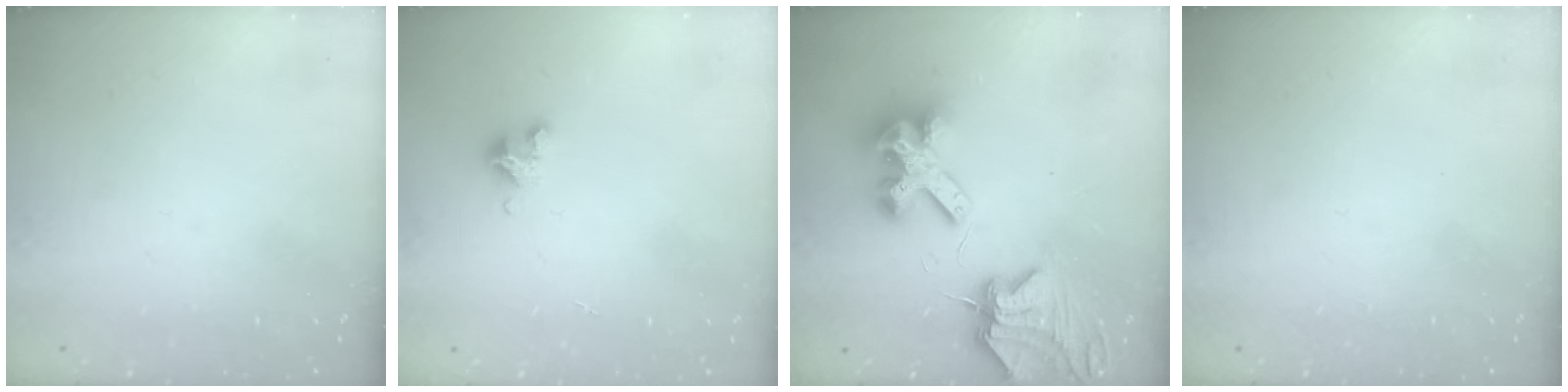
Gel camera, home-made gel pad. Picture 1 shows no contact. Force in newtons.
{"total": 3.5, "press": 3.5, "slide": 0.3}
{"total": 10.2, "press": 10.1, "slide": 1.3}
{"total": 0.0}